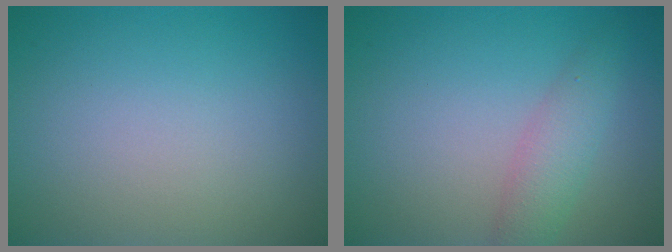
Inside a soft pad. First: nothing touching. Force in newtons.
{"total": 2.6, "press": 2.6, "slide": 0.0}